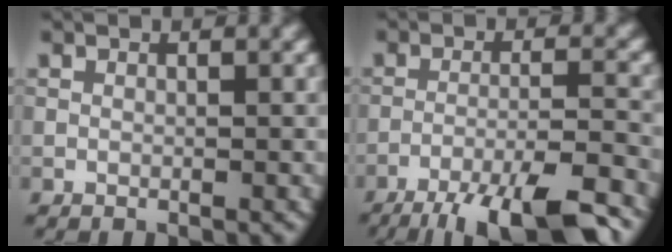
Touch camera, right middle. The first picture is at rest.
{"total": 11.0, "force": [-8.8, 1.8, 6.4], "torque": [-0.104, -0.014, -0.128]}